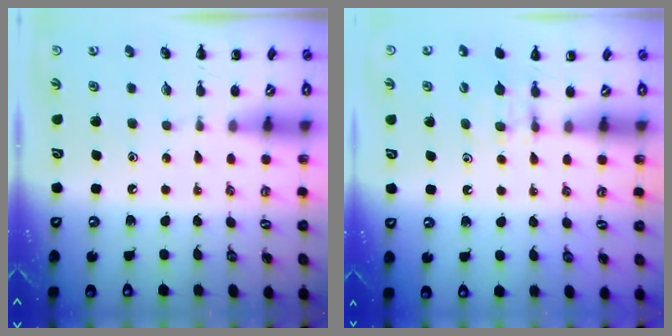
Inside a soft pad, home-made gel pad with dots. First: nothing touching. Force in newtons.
{"total": 4.8, "press": 4.5, "slide": 1.5}